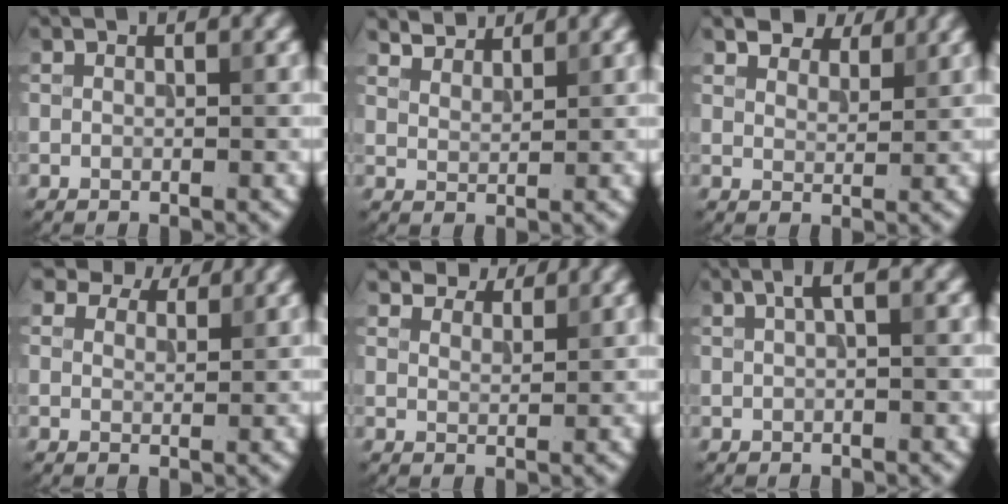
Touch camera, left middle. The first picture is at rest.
{"total": 3.0, "force": [3.0, 0.5, 0.5], "torque": [-0.015, -0.004, 0.059]}
{"total": 4.7, "force": [4.2, 1.6, 1.4], "torque": [-0.034, -0.011, 0.077]}
{"total": 4.8, "force": [4.1, 2.0, 1.5], "torque": [-0.040, -0.006, 0.069]}
{"total": 4.3, "force": [4.0, 1.1, 1.0], "torque": [-0.028, -0.002, 0.073]}
{"total": 1.6, "force": [0.6, 0.3, 1.4], "torque": [-0.027, 0.009, 0.010]}